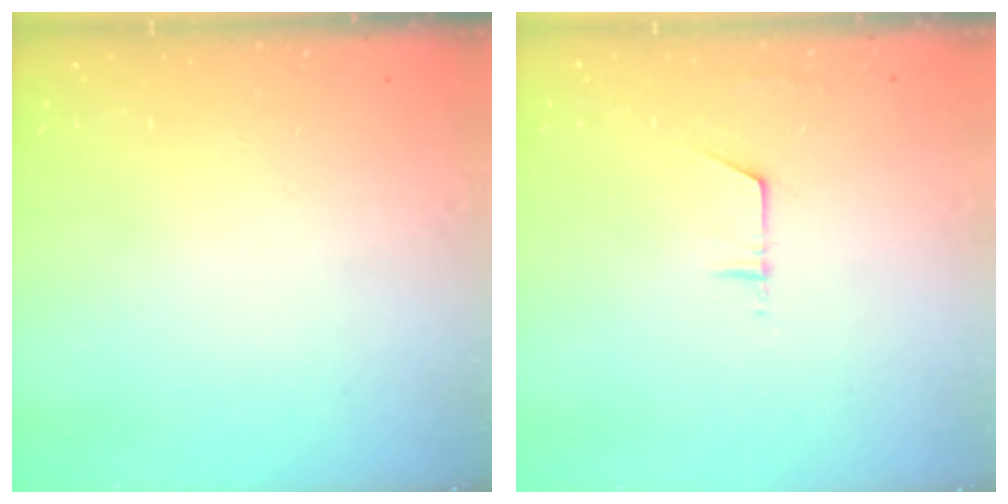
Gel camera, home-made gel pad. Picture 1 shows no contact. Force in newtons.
{"total": 5.7, "press": 5.7, "slide": 0.5}